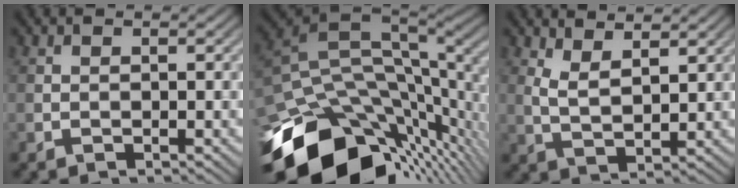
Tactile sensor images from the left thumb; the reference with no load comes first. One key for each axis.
{"total": 16.0, "fx": -6.4, "fy": 9.3, "fz": 11.3, "tx": -0.241, "ty": -0.031, "tz": -0.103}
{"total": 4.3, "fx": 2.9, "fy": 1.3, "fz": 2.9, "tx": -0.071, "ty": -0.005, "tz": 0.062}